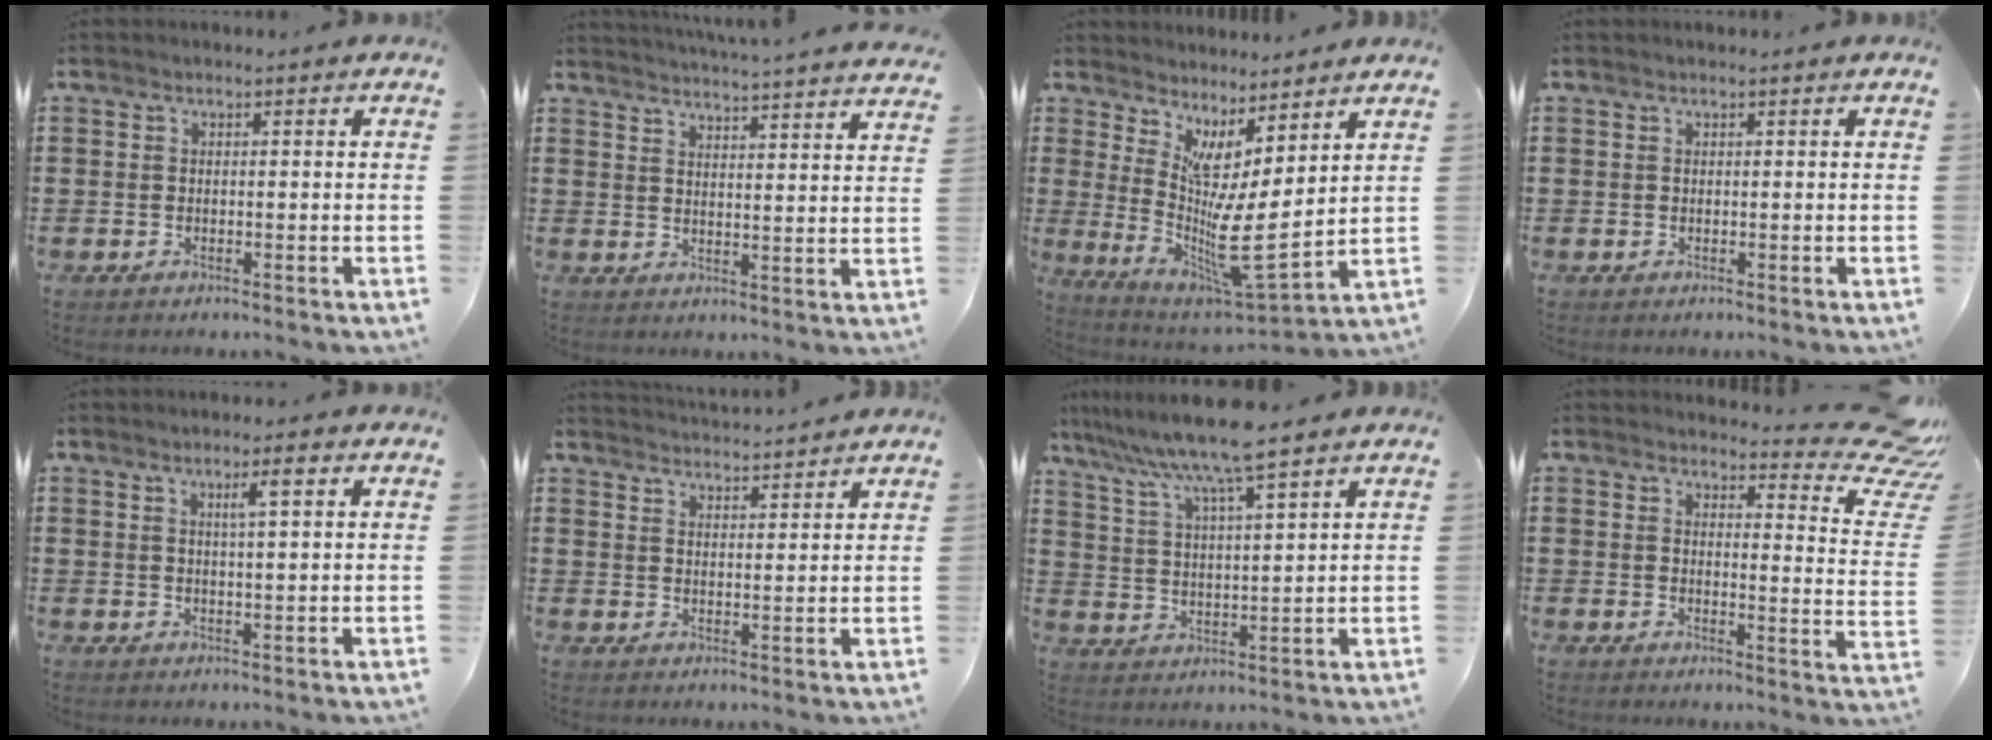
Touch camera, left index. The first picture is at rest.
{"total": 4.3, "force": [4.2, -0.9, 0.4], "torque": [-0.024, -0.031, 0.072]}
{"total": 6.5, "force": [1.3, 0.5, 6.3], "torque": [-0.145, -0.059, 0.019]}
{"total": 0.0}
{"total": 3.4, "force": [1.5, 0.4, 3.0], "torque": [-0.055, -0.001, 0.021]}
{"total": 3.2, "force": [3.1, -0.4, -0.2], "torque": [-0.006, -0.019, 0.056]}
{"total": 7.8, "force": [6.7, -0.8, 4.0], "torque": [-0.103, -0.039, 0.111]}
{"total": 6.5, "force": [5.4, 1.4, 3.3], "torque": [-0.045, -0.044, 0.091]}